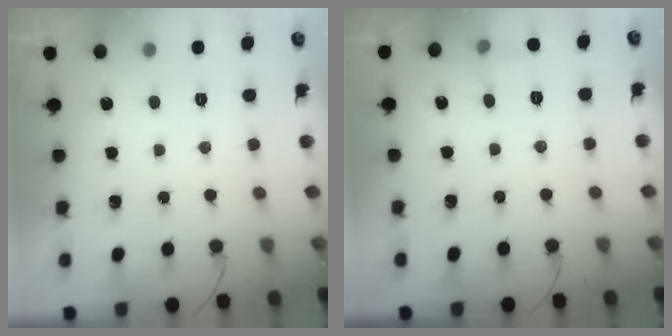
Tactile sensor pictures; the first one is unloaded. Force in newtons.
{"total": 4.3, "press": 4.0, "slide": 1.4}